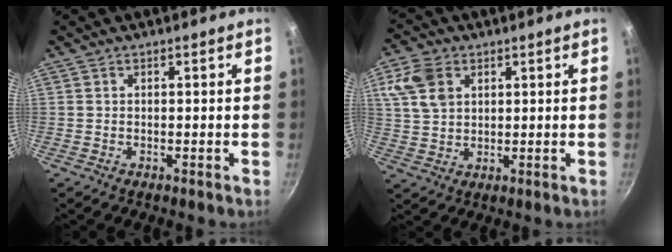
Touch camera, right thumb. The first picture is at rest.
{"total": 8.4, "force": [3.1, 6.1, 4.8], "torque": [-0.081, 0.002, 0.061]}